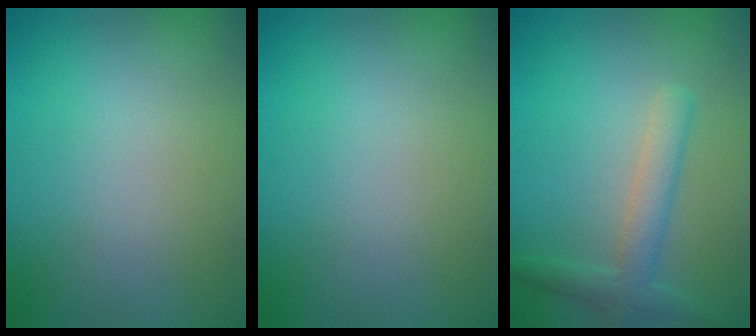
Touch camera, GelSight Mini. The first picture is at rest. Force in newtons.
{"total": 0.0}
{"total": 2.8, "press": 2.8, "slide": 0.1}